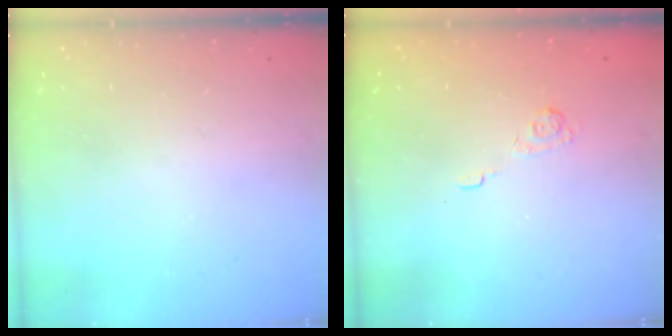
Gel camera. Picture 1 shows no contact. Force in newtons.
{"total": 2.2, "press": 1.7, "slide": 1.4}